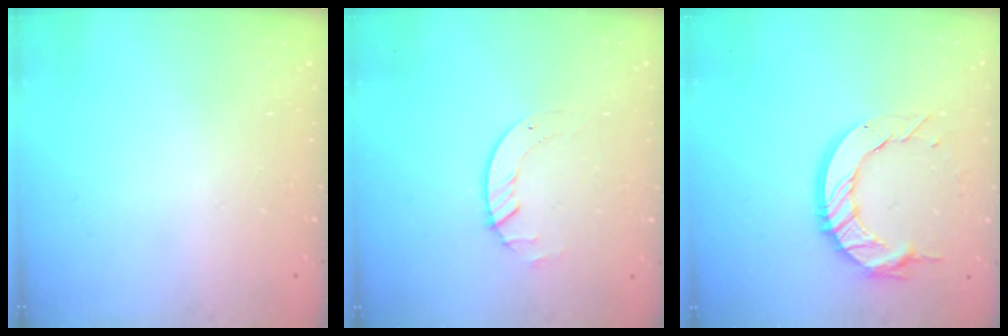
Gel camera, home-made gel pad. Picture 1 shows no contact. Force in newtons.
{"total": 2.6, "press": 2.6, "slide": 0.3}
{"total": 12.5, "press": 12.4, "slide": 0.9}